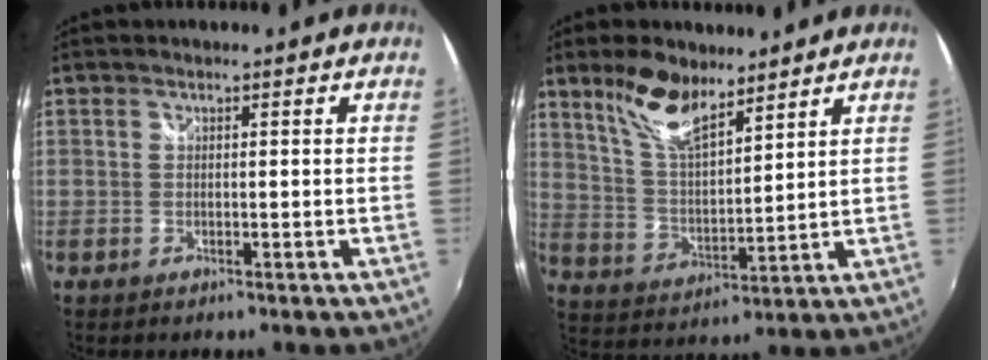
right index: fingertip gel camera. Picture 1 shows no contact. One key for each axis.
{"total": 10.8, "fx": 7.9, "fy": 3.7, "fz": 6.4, "tx": -0.122, "ty": 0.007, "tz": 0.157}